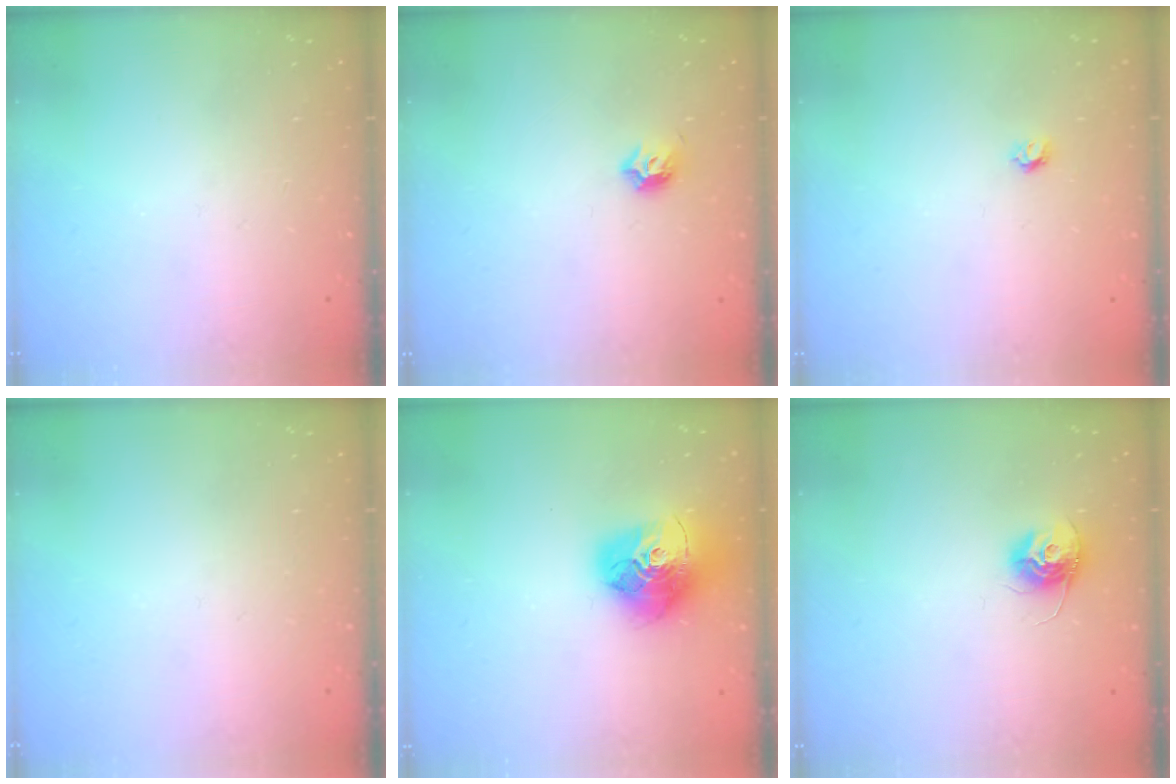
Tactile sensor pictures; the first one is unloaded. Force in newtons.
{"total": 4.3, "press": 4.2, "slide": 1.2}
{"total": 3.3, "press": 3.3, "slide": 0.3}
{"total": 0.0}
{"total": 18.4, "press": 18.3, "slide": 2.0}
{"total": 10.8, "press": 10.7, "slide": 0.6}